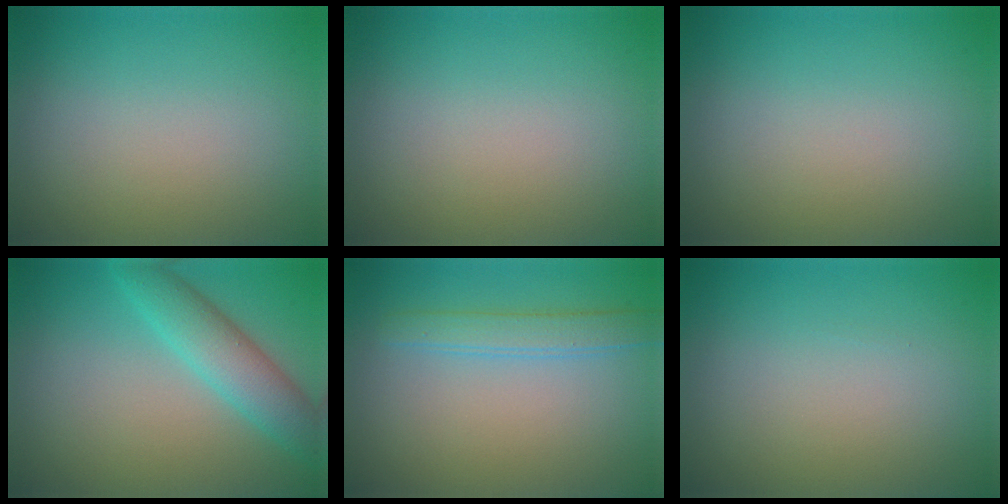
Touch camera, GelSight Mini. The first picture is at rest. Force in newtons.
{"total": 0.0}
{"total": 0.0}
{"total": 4.3, "press": 4.3, "slide": 0.1}
{"total": 2.3, "press": 2.3, "slide": 0.2}
{"total": 0.0}